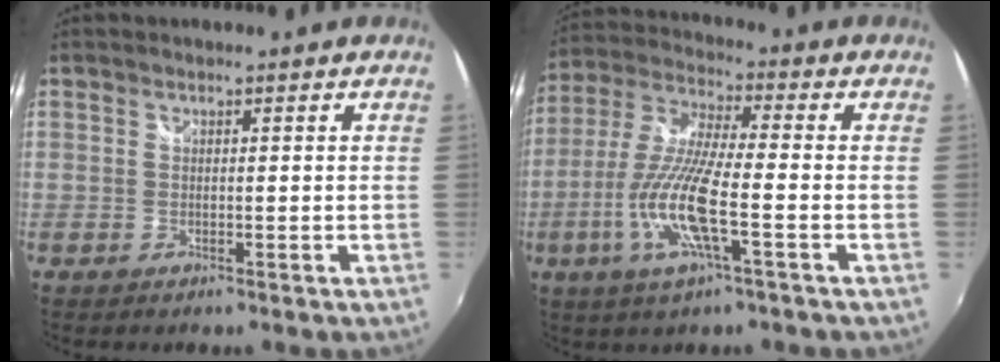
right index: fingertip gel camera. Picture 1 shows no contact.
{"total": 13.7, "force": [-4.4, 1.8, 12.9], "torque": [-0.271, -0.009, -0.089]}